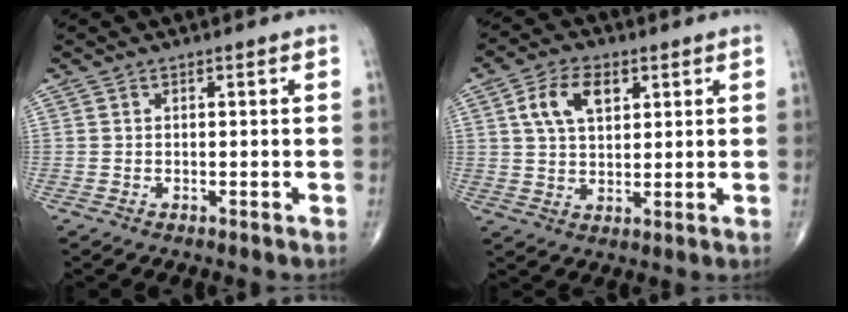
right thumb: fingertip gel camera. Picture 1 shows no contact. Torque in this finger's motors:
{"motor_torque": [0.13, 0.16, 0.60, 0.43, 0.26]}